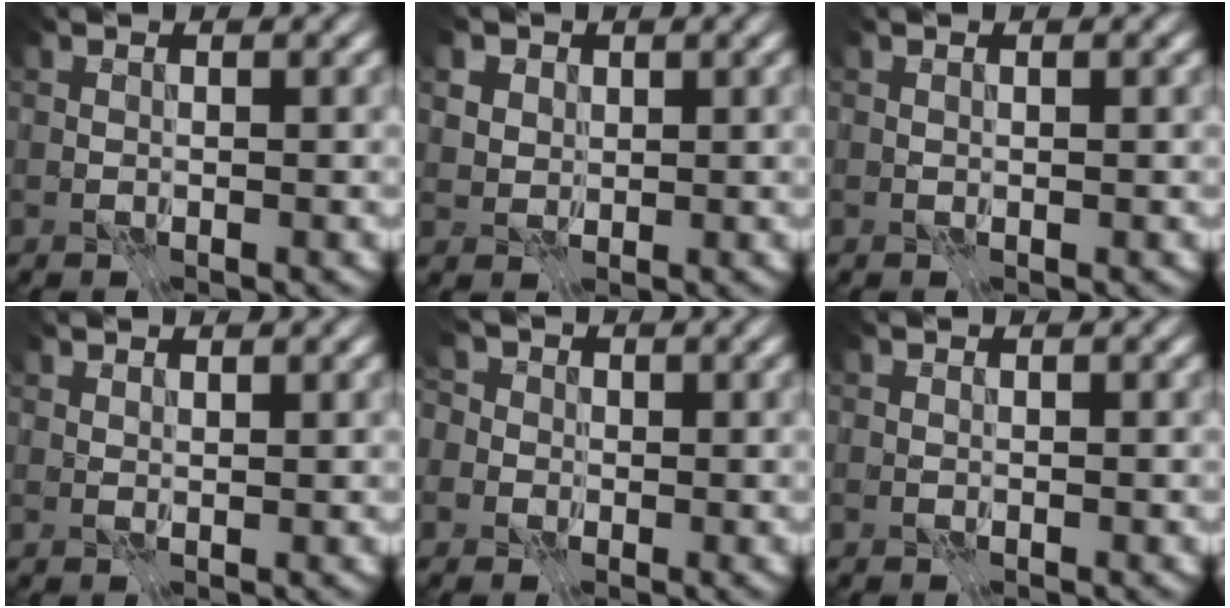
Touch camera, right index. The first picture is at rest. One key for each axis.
{"total": 3.4, "fx": 2.0, "fy": 2.3, "fz": 1.3, "tx": -0.036, "ty": 0.005, "tz": 0.035}
{"total": 0.0}
{"total": 0.9, "fx": 0.9, "fy": -0.3, "fz": 0.0, "tx": -0.004, "ty": -0.001, "tz": 0.019}
{"total": 5.3, "fx": 1.7, "fy": 4.5, "fz": 2.3, "tx": -0.029, "ty": 0.033, "tz": -0.017}
{"total": 0.6, "fx": -0.1, "fy": -0.5, "fz": -0.2, "tx": 0.006, "ty": -0.001, "tz": -0.003}